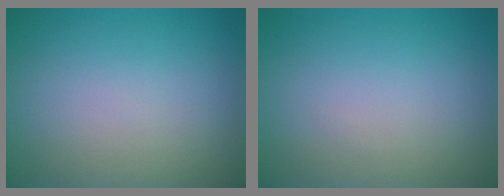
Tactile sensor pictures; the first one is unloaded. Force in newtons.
{"total": 0.0}